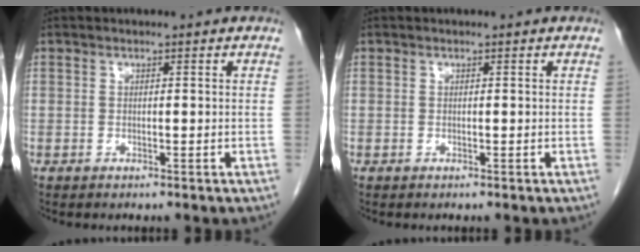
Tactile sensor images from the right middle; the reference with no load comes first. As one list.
[{"total": 0.0}]